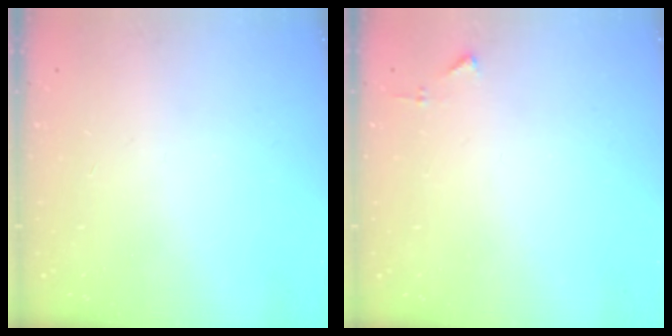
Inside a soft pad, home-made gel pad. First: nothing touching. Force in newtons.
{"total": 3.7, "press": 3.7, "slide": 0.5}